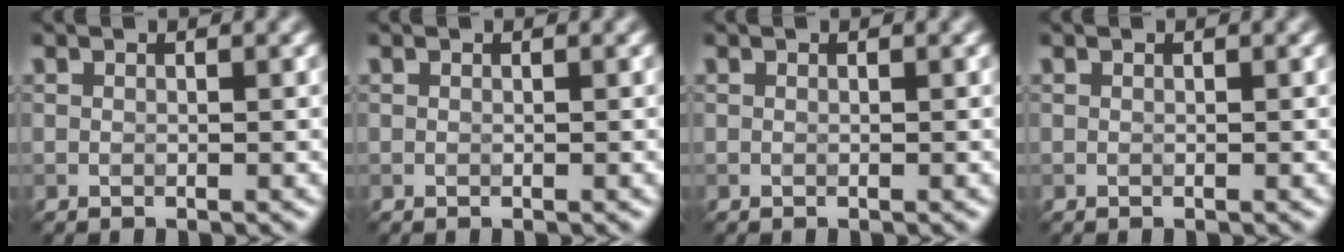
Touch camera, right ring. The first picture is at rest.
{"total": 0.0}
{"total": 0.0}
{"total": 0.0}